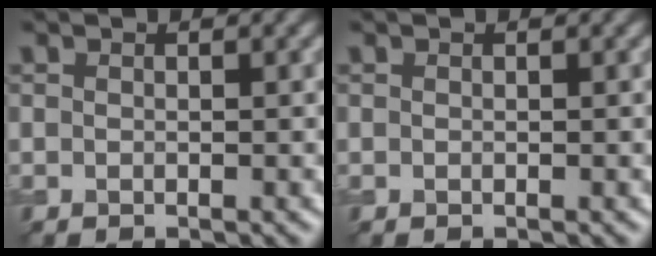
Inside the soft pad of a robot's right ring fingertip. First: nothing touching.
{"total": 0.0}